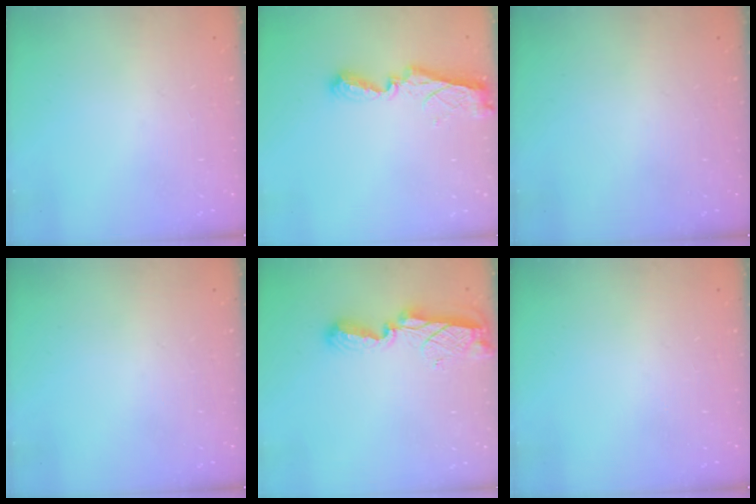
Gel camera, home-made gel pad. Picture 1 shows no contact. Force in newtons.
{"total": 8.5, "press": 8.5, "slide": 0.8}
{"total": 0.0}
{"total": 0.0}
{"total": 8.5, "press": 8.4, "slide": 1.2}
{"total": 0.0}